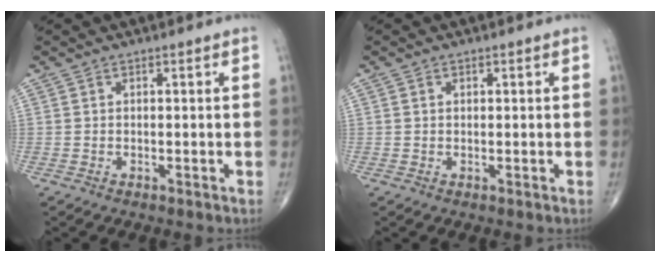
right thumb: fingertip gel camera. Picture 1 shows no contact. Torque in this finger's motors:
{"motor_torque": [-0.23, -0.20, 0.04, 0.13, 0.05]}